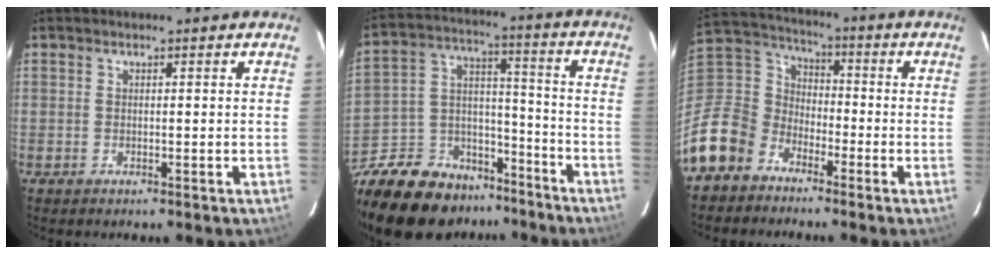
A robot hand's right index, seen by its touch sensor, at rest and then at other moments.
{"total": 21.7, "force": [-16.2, 12.0, 8.1], "torque": [-0.201, 0.057, -0.244]}
{"total": 14.0, "force": [-9.0, 10.1, 3.6], "torque": [-0.120, 0.037, -0.179]}